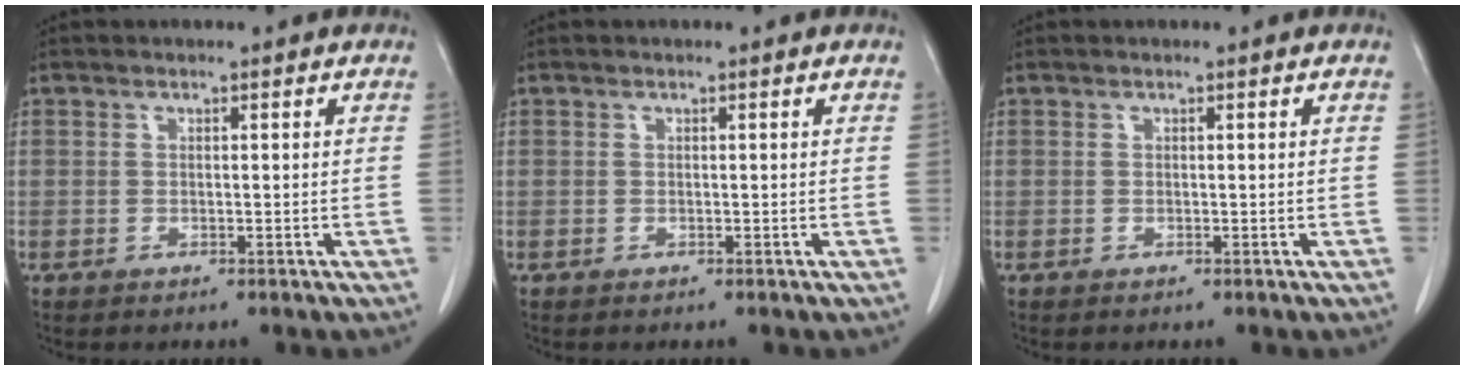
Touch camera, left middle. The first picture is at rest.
{"total": 0.0}
{"total": 0.0}